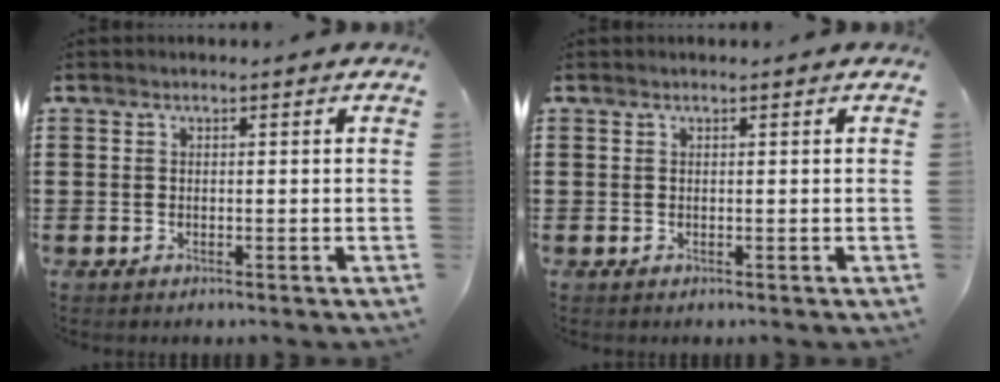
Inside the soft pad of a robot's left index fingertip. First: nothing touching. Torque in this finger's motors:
{"motor_torque": [-1.07, 1.07, -0.17, -0.01]}